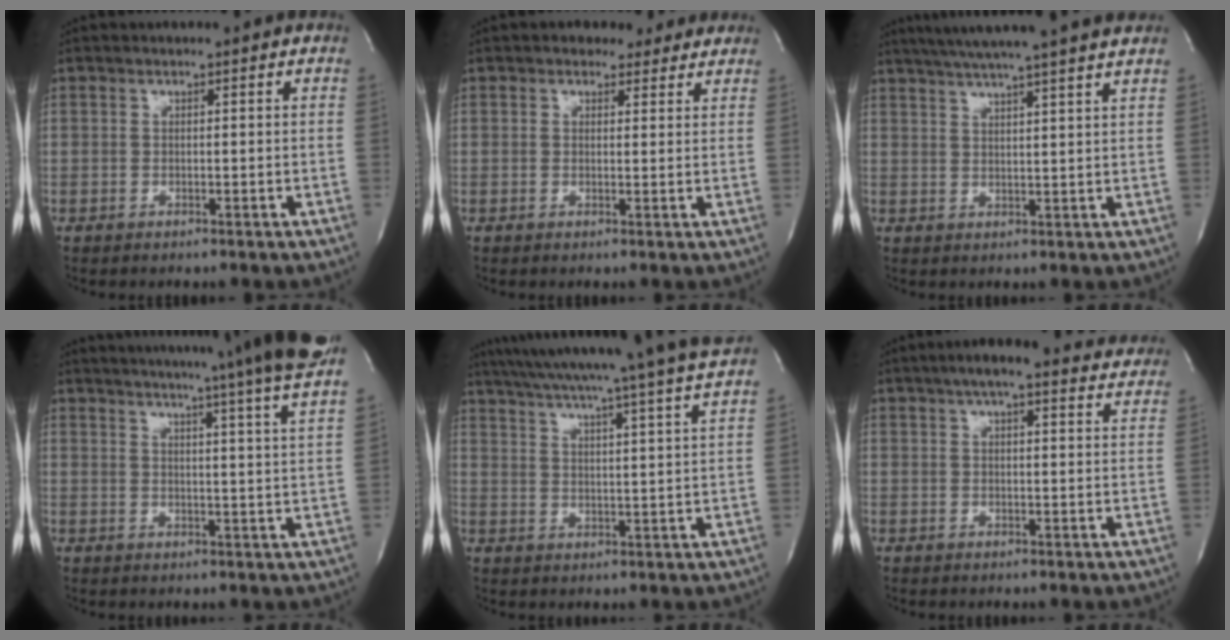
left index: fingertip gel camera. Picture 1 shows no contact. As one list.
[{"total": 3.7, "force": [2.9, 2.1, 0.7], "torque": [-0.004, 0.005, 0.028]}, {"total": 15.1, "force": [13.0, -1.1, 7.6], "torque": [-0.130, 0.006, 0.170]}, {"total": 22.6, "force": [19.5, -2.1, 11.3], "torque": [-0.181, -0.045, 0.243]}, {"total": 24.9, "force": [22.0, -1.9, 11.5], "torque": [-0.195, -0.037, 0.291]}, {"total": 15.7, "force": [13.5, 3.3, 7.4], "torque": [-0.098, 0.031, 0.166]}]